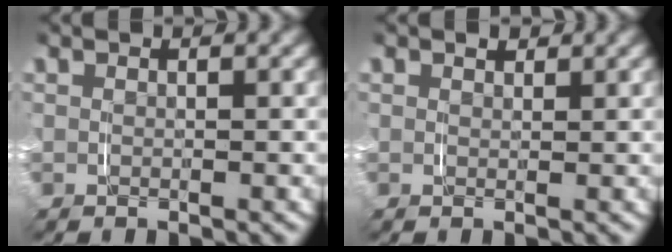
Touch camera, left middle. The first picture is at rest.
{"total": 0.7, "force": [0.5, 0.4, 0.3], "torque": [-0.003, -0.003, 0.010]}